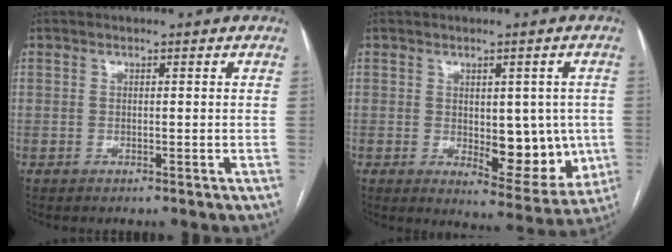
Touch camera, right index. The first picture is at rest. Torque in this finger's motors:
{"motor_torque": [0.24, 0.50, 0.16, 0.04]}